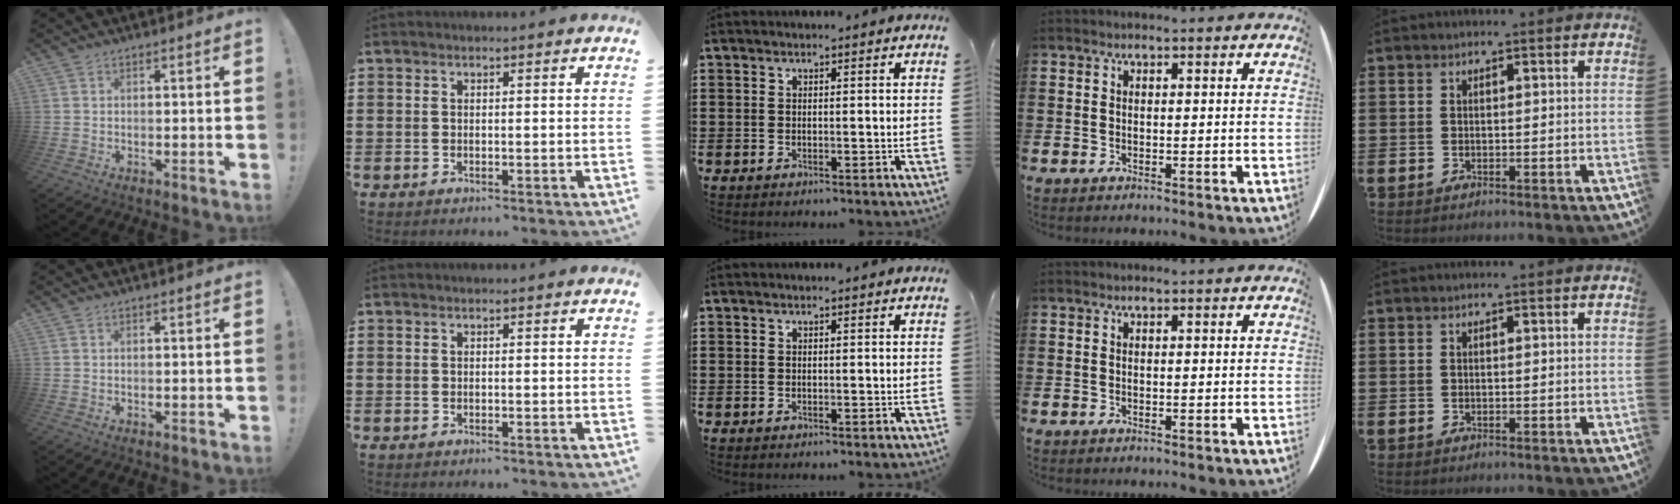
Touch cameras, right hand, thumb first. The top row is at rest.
{}